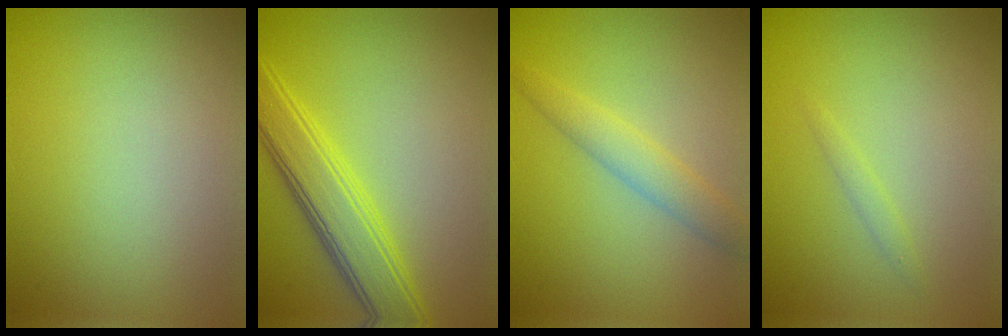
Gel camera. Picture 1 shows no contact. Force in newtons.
{"total": 5.4, "press": 5.4, "slide": 0.1}
{"total": 2.6, "press": 2.6, "slide": 0.0}
{"total": 0.8, "press": 0.8, "slide": 0.1}